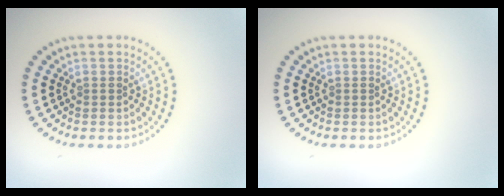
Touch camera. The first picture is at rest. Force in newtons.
{"total": 0.0}